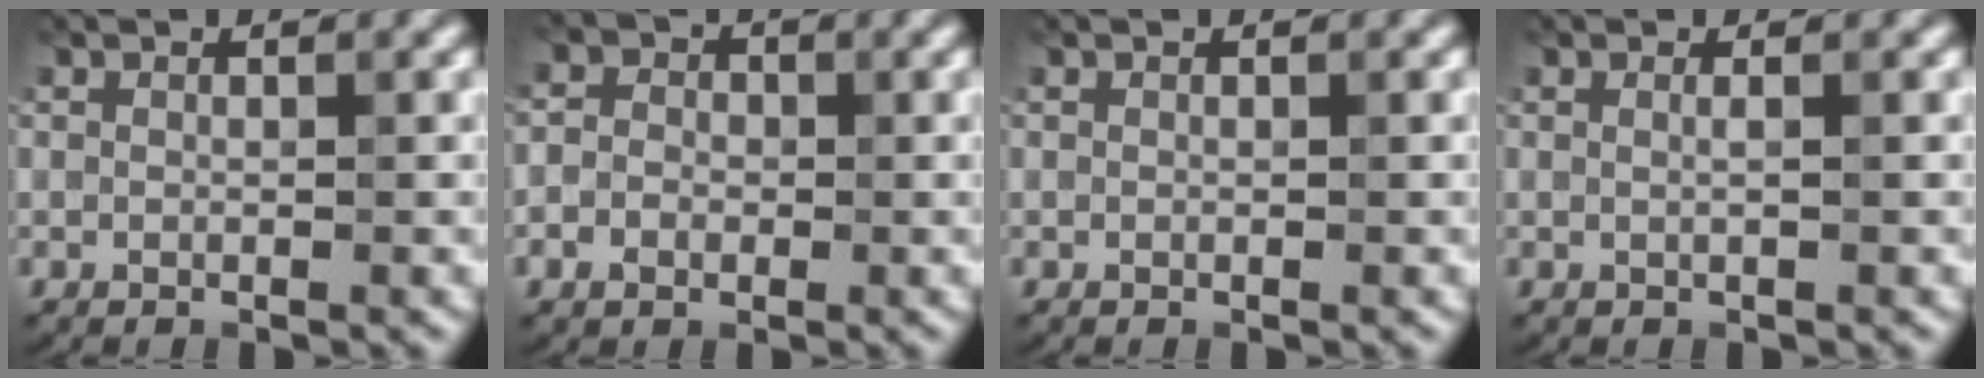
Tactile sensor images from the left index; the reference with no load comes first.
{"total": 2.5, "force": [-0.4, 2.2, 1.2], "torque": [-0.005, 0.003, -0.019]}
{"total": 0.0}
{"total": 1.1, "force": [0.3, 0.5, 1.0], "torque": [-0.007, -0.004, -0.007]}